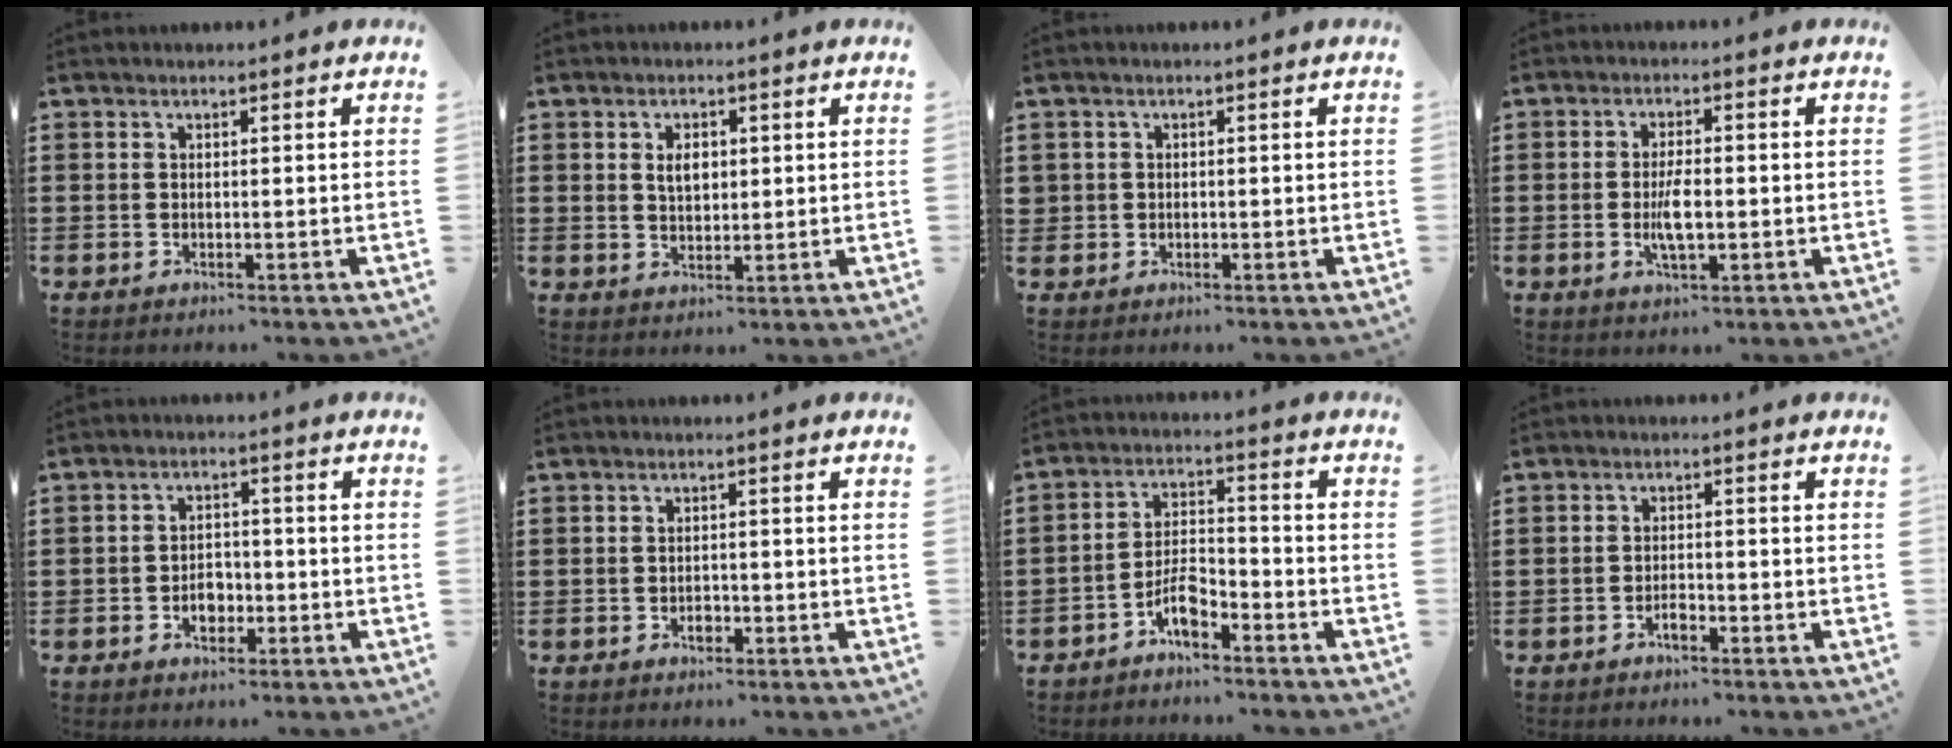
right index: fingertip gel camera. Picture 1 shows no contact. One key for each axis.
{"total": 3.2, "fx": 0.6, "fy": 2.0, "fz": 2.4, "tx": -0.045, "ty": 0.007, "tz": 0.008}
{"total": 1.1, "fx": -0.1, "fy": 1.0, "fz": 0.0, "tx": -0.003, "ty": 0.006, "tz": -0.004}
{"total": 4.8, "fx": -0.7, "fy": 1.7, "fz": 4.5, "tx": -0.093, "ty": -0.003, "tz": -0.017}
{"total": 3.6, "fx": -1.3, "fy": 2.6, "fz": 2.2, "tx": -0.036, "ty": 0.001, "tz": -0.026}
{"total": 1.6, "fx": -0.8, "fy": 1.1, "fz": 0.9, "tx": -0.019, "ty": 0.000, "tz": -0.015}
{"total": 5.3, "fx": -3.6, "fy": 2.0, "fz": 3.4, "tx": -0.080, "ty": 0.007, "tz": -0.074}
{"total": 1.7, "fx": -1.2, "fy": 0.7, "fz": 1.0, "tx": -0.022, "ty": 0.000, "tz": -0.023}